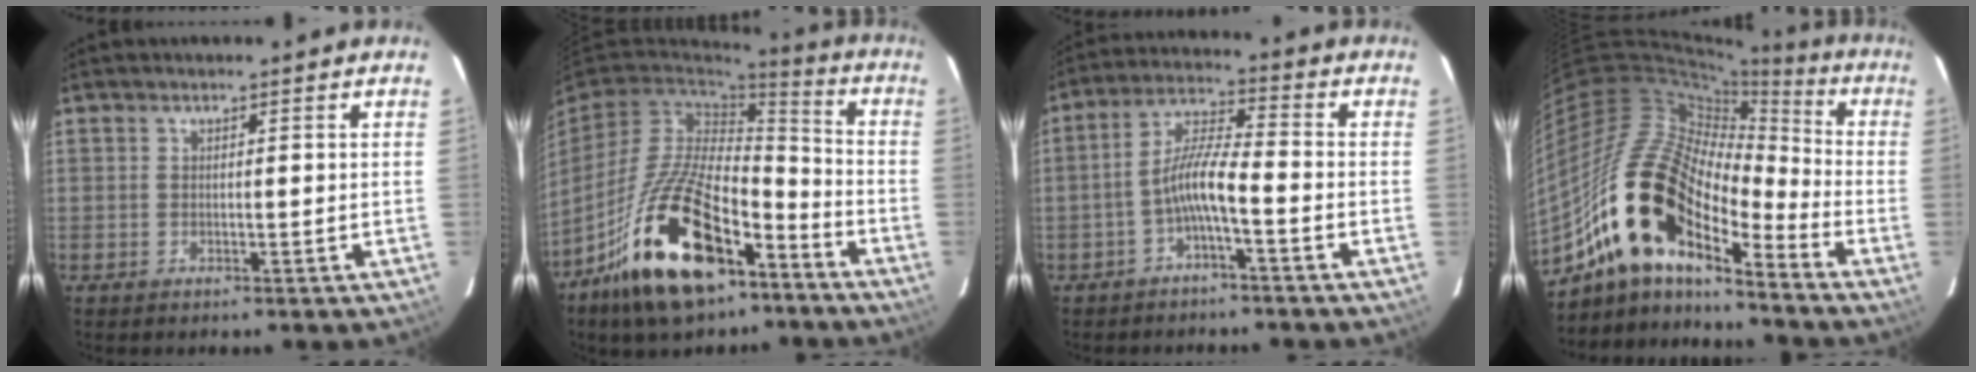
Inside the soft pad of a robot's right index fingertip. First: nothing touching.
{"total": 22.6, "force": [-12.9, 10.5, 15.3], "torque": [-0.298, -0.005, -0.218]}
{"total": 6.6, "force": [-3.0, 0.7, 5.8], "torque": [-0.129, 0.016, -0.058]}
{"total": 20.9, "force": [-13.4, 8.3, 13.8], "torque": [-0.249, -0.015, -0.270]}